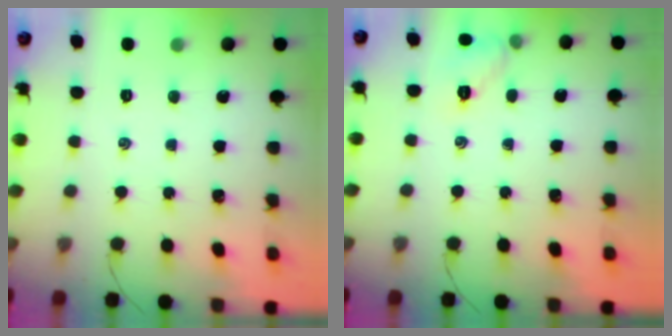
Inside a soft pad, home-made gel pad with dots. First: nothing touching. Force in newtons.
{"total": 6.8, "press": 6.5, "slide": 1.9}